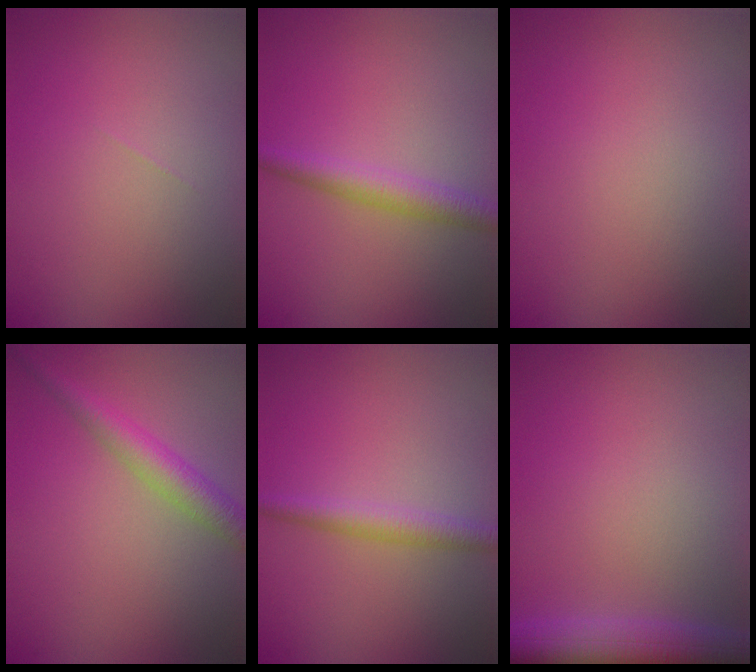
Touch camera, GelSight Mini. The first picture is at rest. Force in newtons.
{"total": 2.7, "press": 2.7, "slide": 0.0}
{"total": 0.0}
{"total": 3.1, "press": 3.1, "slide": 0.1}
{"total": 2.3, "press": 2.3, "slide": 0.0}
{"total": 8.1, "press": 8.1, "slide": 0.4}